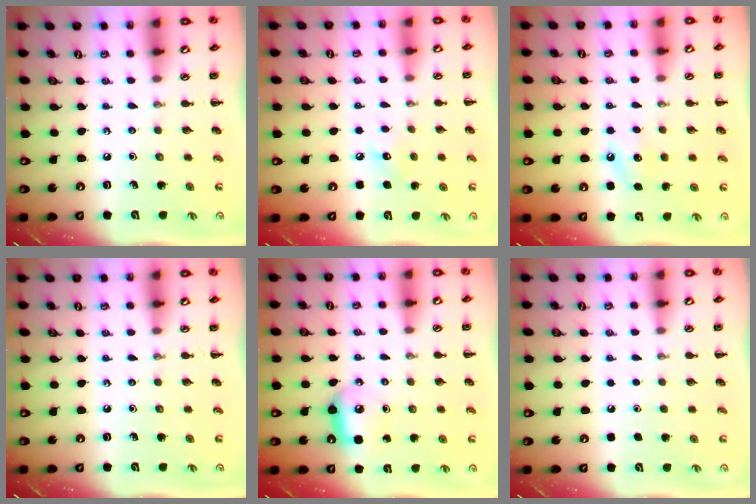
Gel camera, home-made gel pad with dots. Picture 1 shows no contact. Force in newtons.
{"total": 6.2, "press": 5.9, "slide": 1.6}
{"total": 7.0, "press": 6.8, "slide": 1.6}
{"total": 0.0}
{"total": 6.5, "press": 6.5, "slide": 0.7}
{"total": 1.6, "press": 1.6, "slide": 0.1}